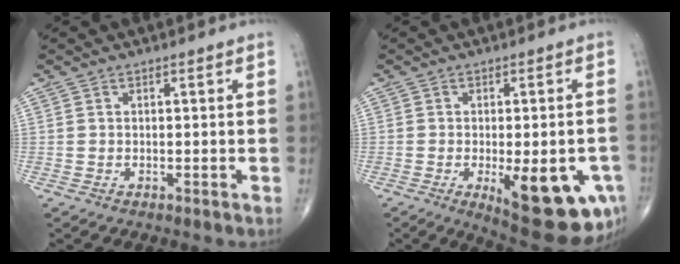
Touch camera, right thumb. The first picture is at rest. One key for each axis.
{"total": 16.5, "fx": -5.6, "fy": 6.1, "fz": 14.3, "tx": -0.142, "ty": -0.001, "tz": -0.055}